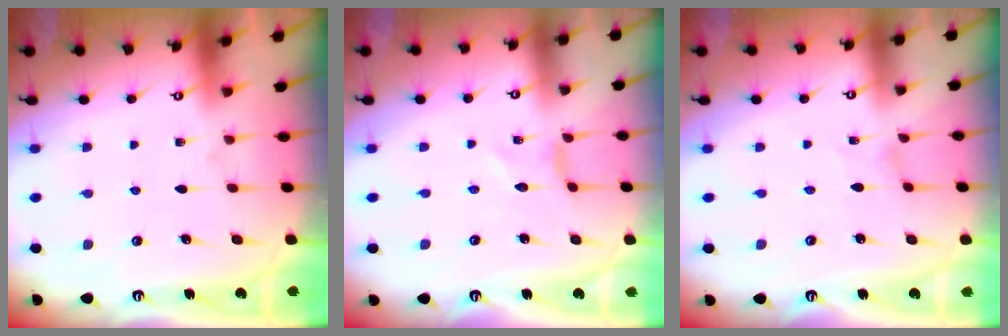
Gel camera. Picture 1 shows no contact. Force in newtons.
{"total": 0.0}
{"total": 0.0}